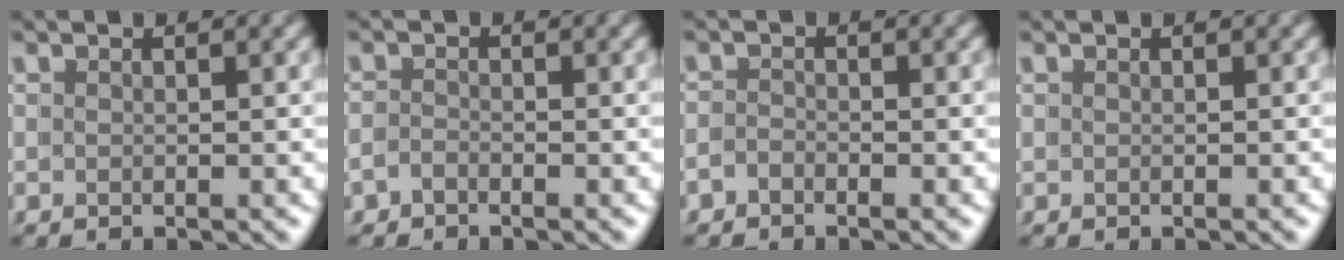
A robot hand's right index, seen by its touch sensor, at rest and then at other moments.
{"total": 1.7, "force": [-1.6, 0.0, -0.7], "torque": [0.010, -0.005, -0.029]}
{"total": 1.8, "force": [-1.7, -0.1, -0.7], "torque": [0.014, -0.006, -0.031]}
{"total": 0.0}